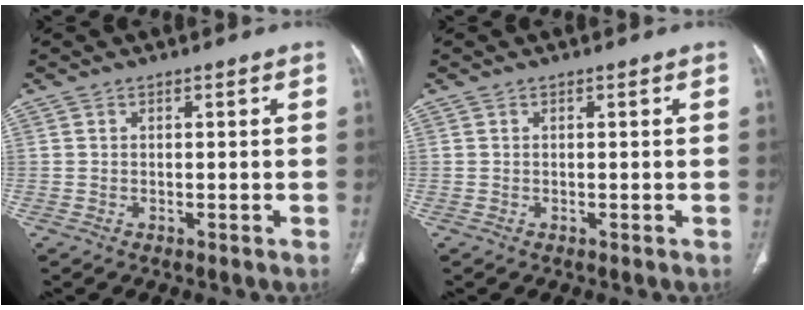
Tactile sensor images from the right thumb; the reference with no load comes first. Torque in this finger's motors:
{"motor_torque": [-0.14, 0.14, -0.05, 0.02, 0.00]}